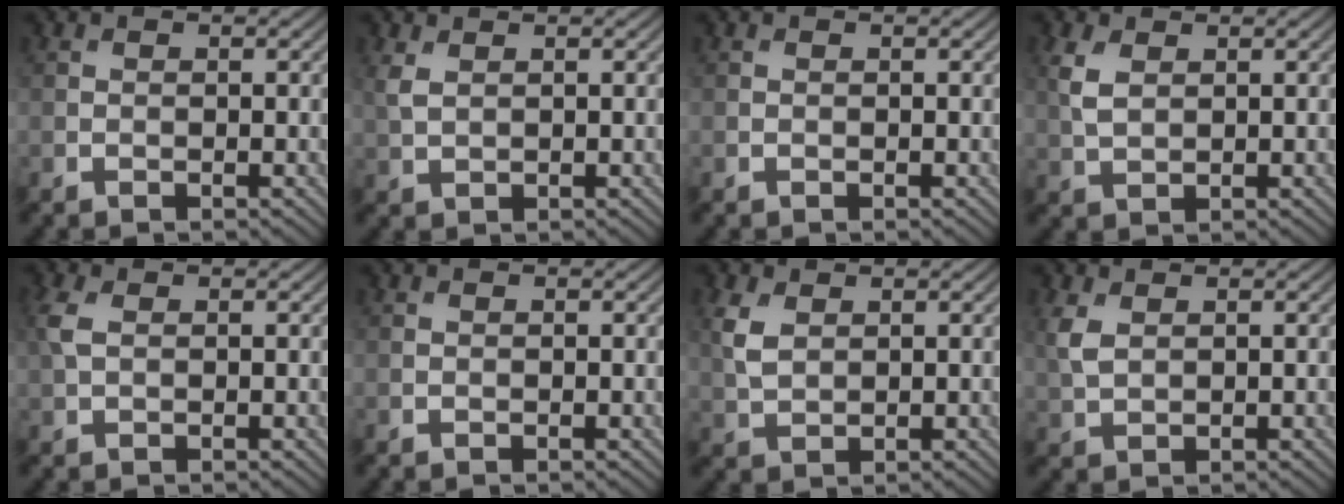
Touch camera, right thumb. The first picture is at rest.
{"total": 2.2, "force": [1.0, 1.1, 1.6], "torque": [-0.049, 0.002, 0.024]}
{"total": 0.0}
{"total": 3.4, "force": [1.3, 2.0, 2.4], "torque": [-0.071, 0.004, 0.028]}
{"total": 2.5, "force": [0.6, 1.5, 2.0], "torque": [-0.060, 0.006, 0.011]}
{"total": 0.0}
{"total": 3.7, "force": [1.4, 2.3, 2.5], "torque": [-0.074, 0.003, 0.028]}
{"total": 3.1, "force": [1.1, 1.8, 2.2], "torque": [-0.065, 0.003, 0.026]}